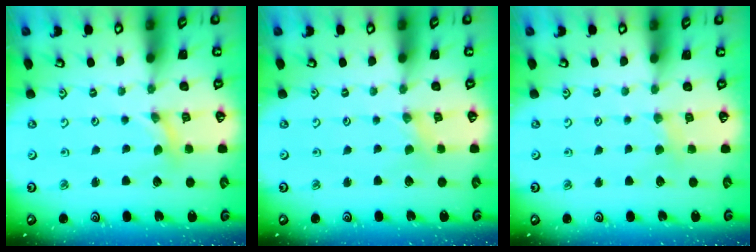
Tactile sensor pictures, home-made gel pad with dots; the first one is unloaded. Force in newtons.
{"total": 0.0}
{"total": 2.4, "press": 2.4, "slide": 0.4}